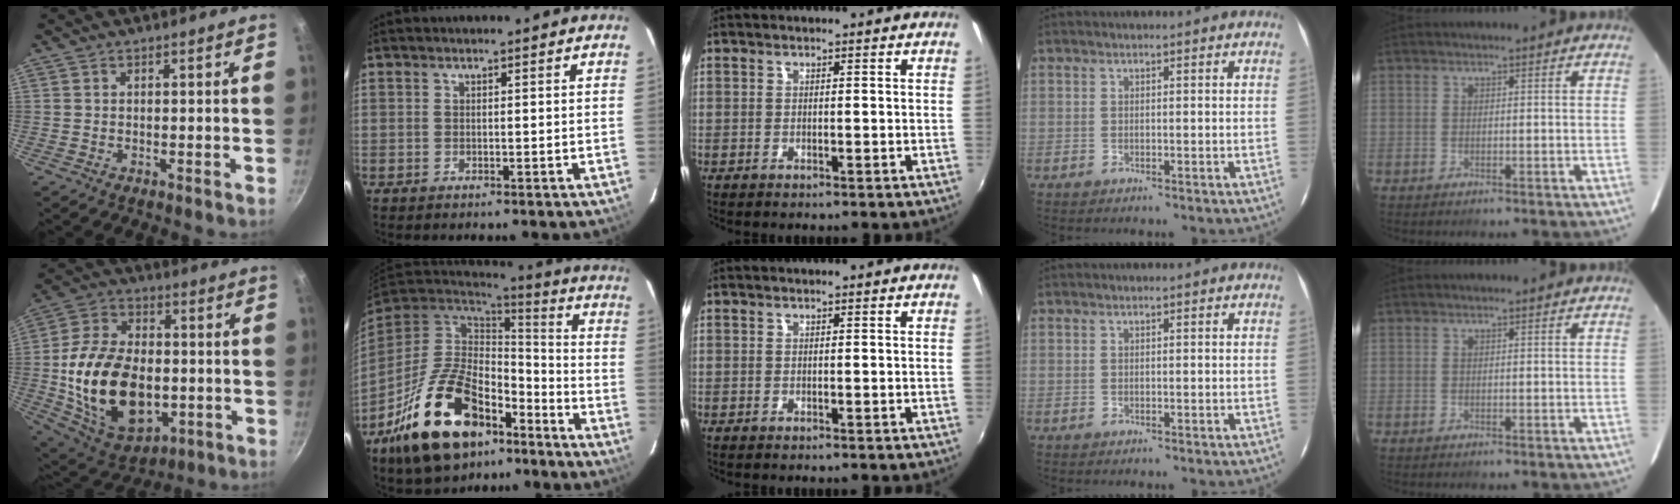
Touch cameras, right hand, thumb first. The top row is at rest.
{"thumb": {"total": 24.2, "force": [-2.9, 15.7, 18.3], "torque": [-0.315, 0.015, -0.035]}, "index": {"total": 23.3, "force": [-12.9, 12.9, 14.6], "torque": [-0.290, -0.002, -0.198]}}